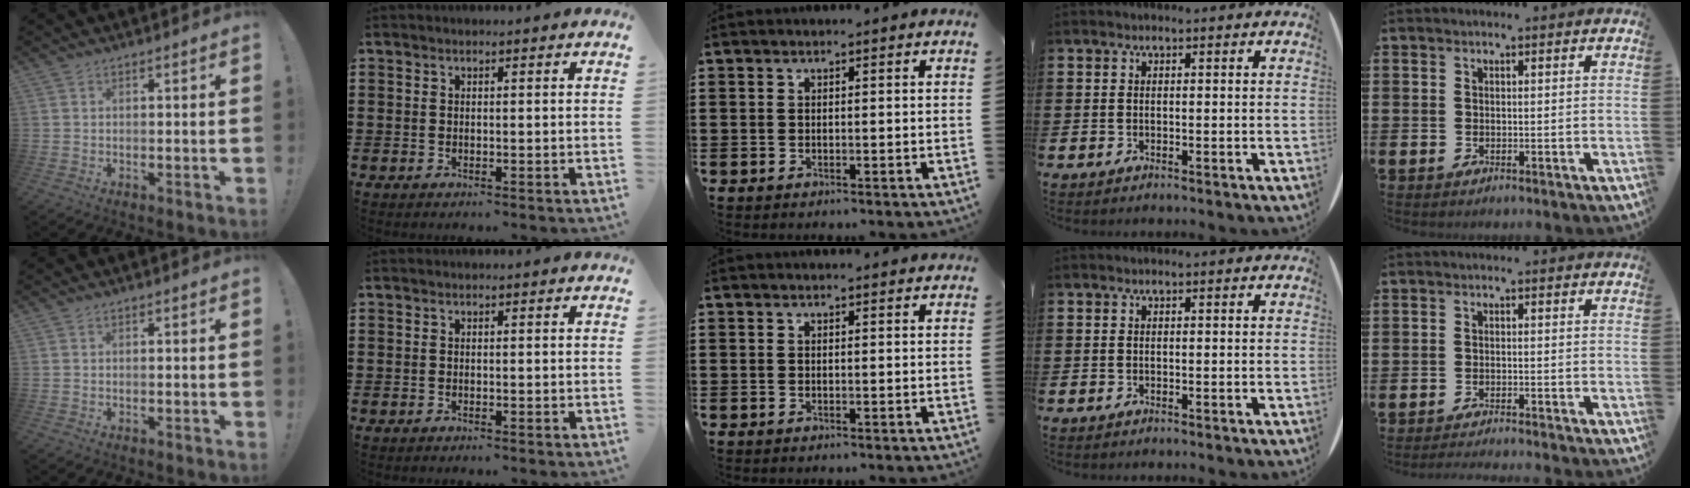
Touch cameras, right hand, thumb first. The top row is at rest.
{"little": {"total": 1.2, "force": [-1.2, -0.3, 0.2], "torque": [-0.002, 0.001, -0.023]}}